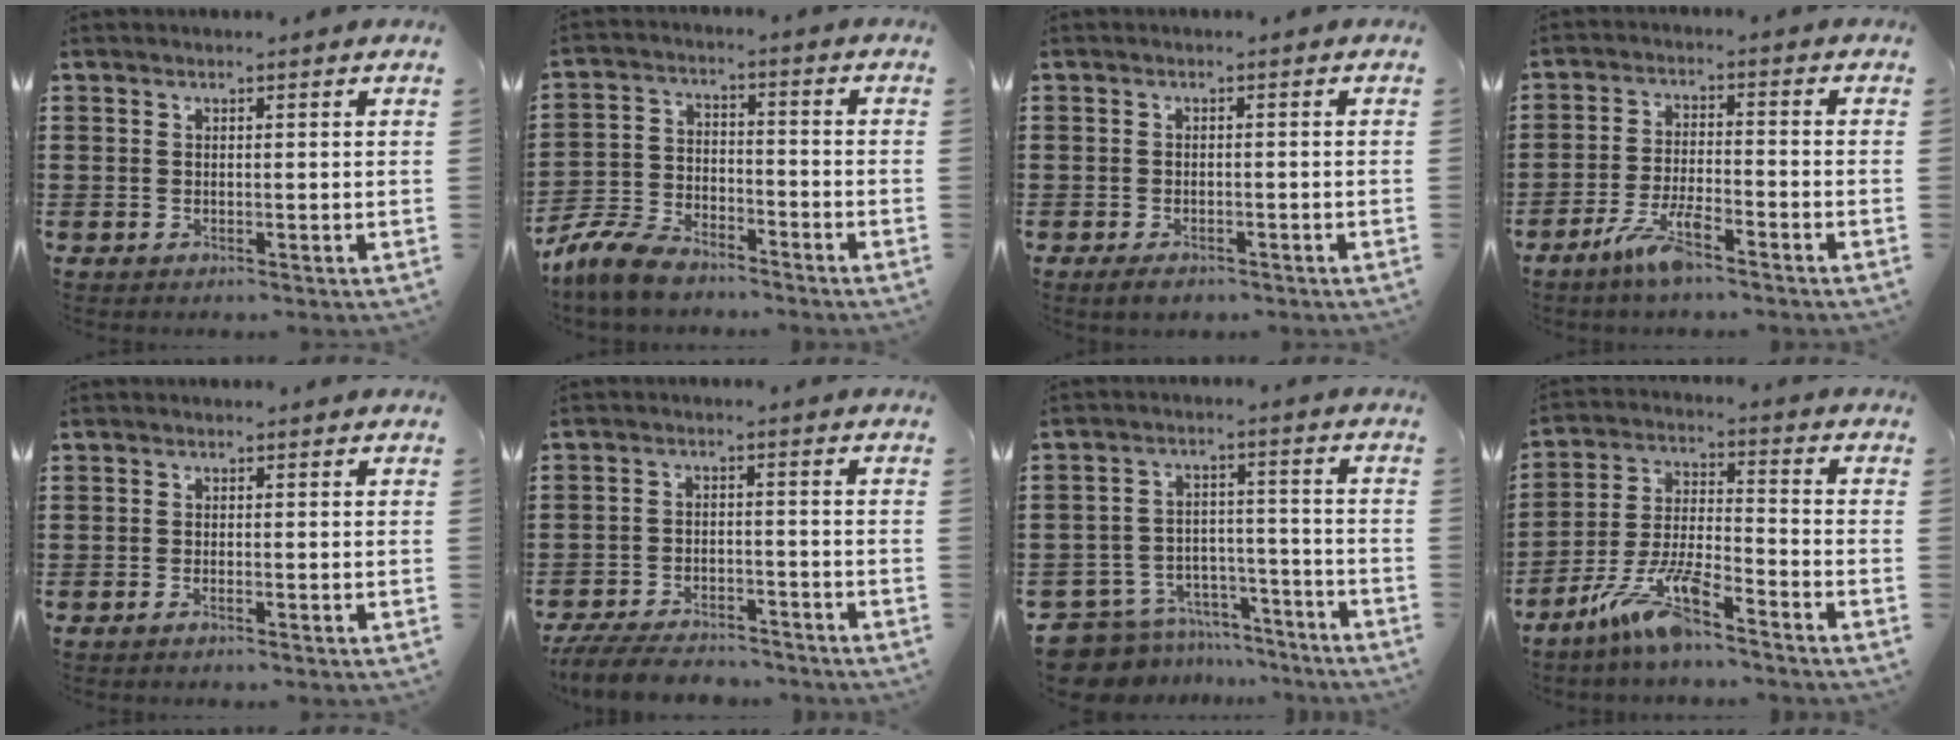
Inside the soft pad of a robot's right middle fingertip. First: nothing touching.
{"total": 8.2, "force": [-7.5, 2.3, 2.5], "torque": [-0.071, 0.014, -0.153]}
{"total": 1.8, "force": [-1.4, 0.8, 0.7], "torque": [-0.016, 0.000, -0.028]}
{"total": 5.9, "force": [-4.1, 1.2, 4.1], "torque": [-0.092, -0.001, -0.079]}
{"total": 0.6, "force": [-0.5, 0.1, 0.4], "torque": [-0.010, -0.003, -0.008]}
{"total": 6.0, "force": [-5.7, 1.1, 1.4], "torque": [-0.036, 0.003, -0.116]}
{"total": 9.3, "force": [-8.7, 3.0, 1.3], "torque": [-0.041, 0.023, -0.174]}
{"total": 10.0, "force": [-7.5, 1.6, 6.4], "torque": [-0.144, -0.001, -0.146]}